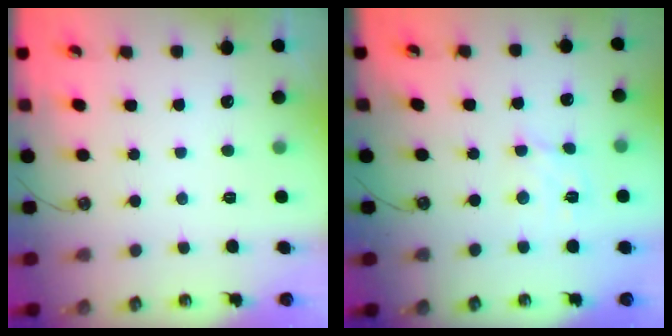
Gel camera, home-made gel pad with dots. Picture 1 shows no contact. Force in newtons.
{"total": 4.7, "press": 4.7, "slide": 0.1}